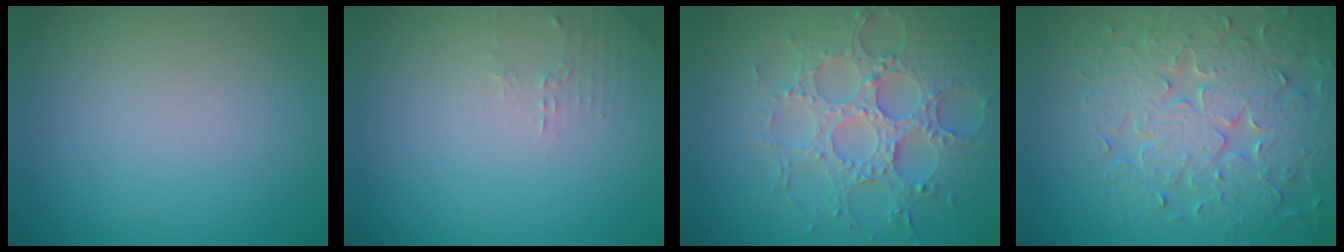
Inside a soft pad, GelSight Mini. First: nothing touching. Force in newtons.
{"total": 1.2, "press": 1.2, "slide": 0.4}
{"total": 5.8, "press": 5.2, "slide": 2.5}
{"total": 7.7, "press": 6.1, "slide": 4.7}